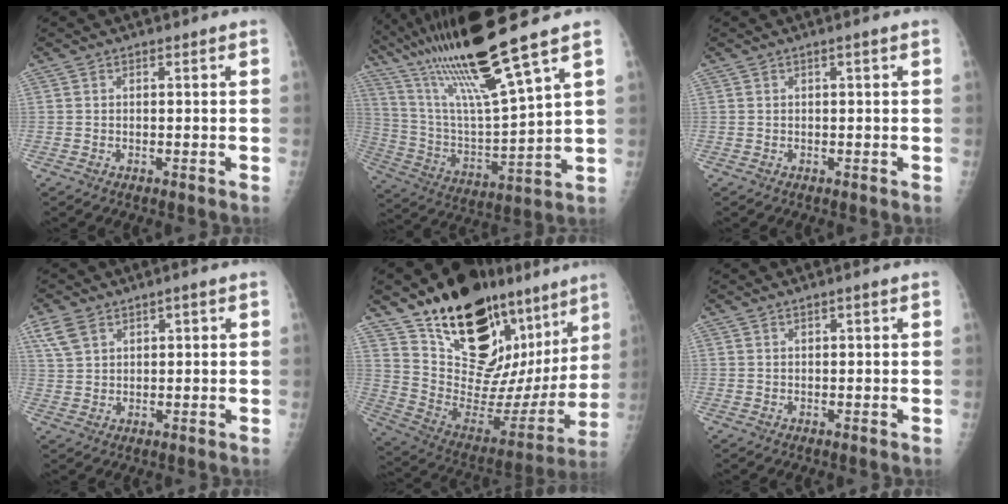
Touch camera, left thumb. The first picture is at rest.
{"total": 20.6, "force": [14.9, 0.4, 14.2], "torque": [-0.257, -0.058, 0.282]}
{"total": 0.0}
{"total": 4.7, "force": [2.6, 3.1, 2.4], "torque": [-0.039, -0.002, 0.058]}
{"total": 31.2, "force": [20.2, 14.3, 18.9], "torque": [-0.263, -0.085, 0.319]}
{"total": 0.5, "force": [0.4, 0.3, 0.2], "torque": [-0.001, -0.001, 0.005]}